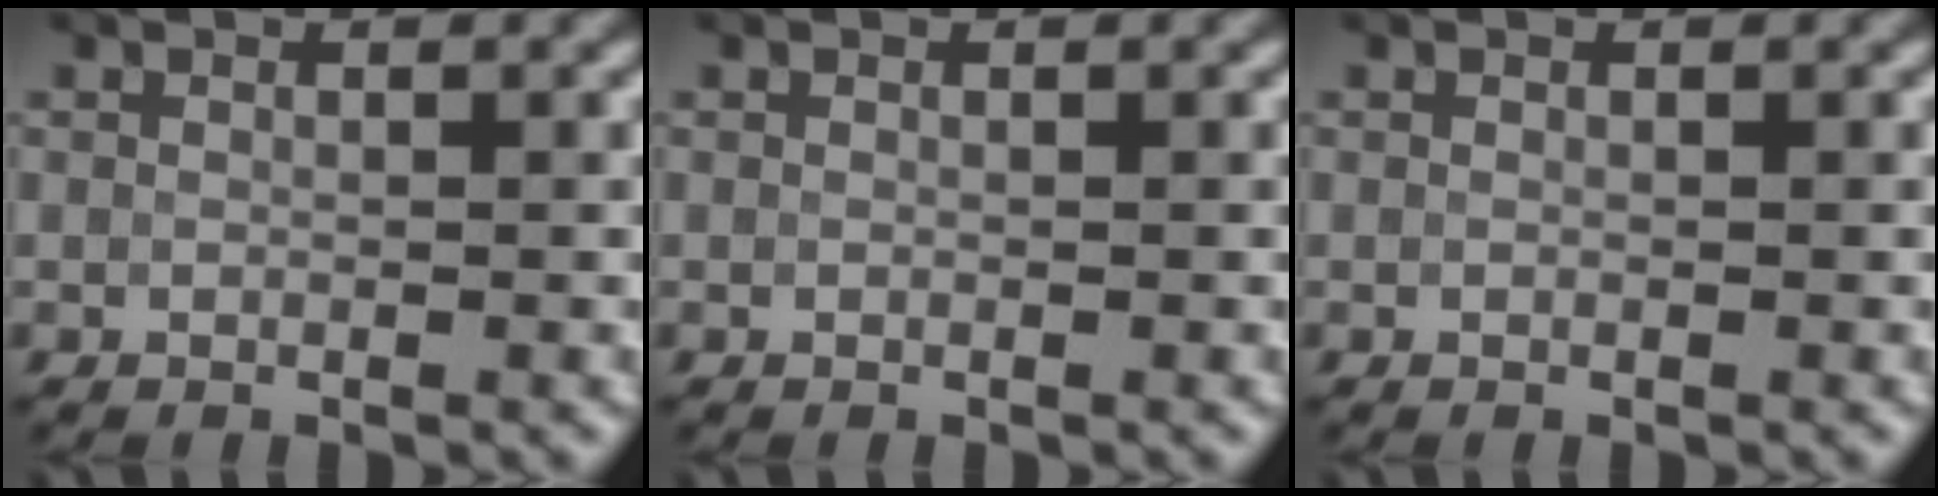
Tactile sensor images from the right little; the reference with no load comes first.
{"total": 0.0}
{"total": 0.0}